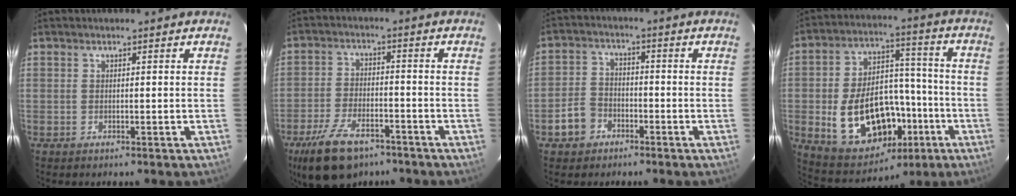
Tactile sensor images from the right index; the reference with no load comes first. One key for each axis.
{"total": 12.8, "fx": -8.6, "fy": 6.1, "fz": 7.2, "tx": -0.168, "ty": -0.013, "tz": -0.149}
{"total": 5.8, "fx": -3.3, "fy": 4.4, "fz": 1.8, "tx": -0.052, "ty": 0.018, "tz": -0.054}
{"total": 21.4, "fx": -6.5, "fy": 13.4, "fz": 15.3, "tx": -0.304, "ty": 0.025, "tz": -0.070}